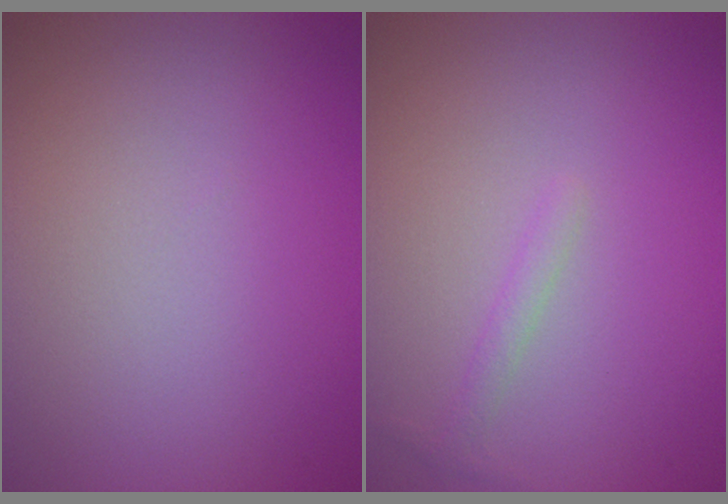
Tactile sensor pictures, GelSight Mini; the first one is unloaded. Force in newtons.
{"total": 0.9, "press": 0.9, "slide": 0.0}